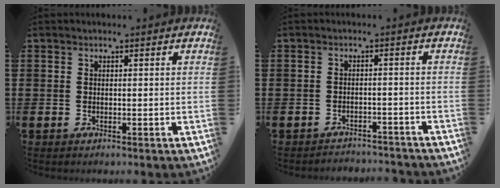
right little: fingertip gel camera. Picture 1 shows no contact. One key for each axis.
{"total": 1.9, "fx": -1.9, "fy": 0.0, "fz": -0.2, "tx": -0.003, "ty": 0.004, "tz": -0.042}